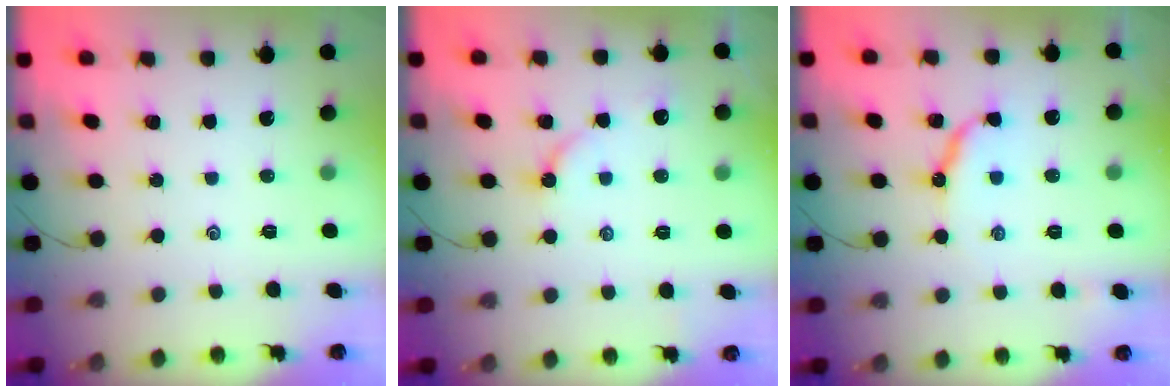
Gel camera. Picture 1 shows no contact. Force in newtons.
{"total": 3.9, "press": 3.9, "slide": 0.5}
{"total": 9.3, "press": 9.3, "slide": 0.9}